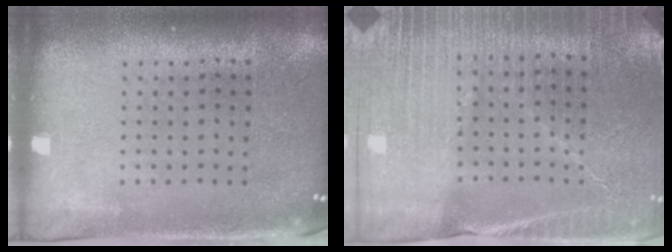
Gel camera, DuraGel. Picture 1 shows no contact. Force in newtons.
{"total": 3.6, "press": 3.5, "slide": 0.9}